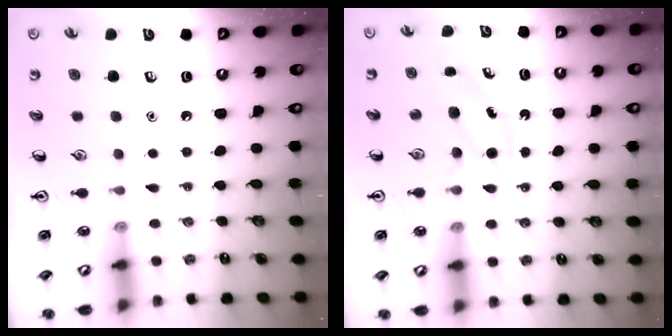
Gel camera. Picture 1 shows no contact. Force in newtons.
{"total": 4.0, "press": 3.9, "slide": 0.9}